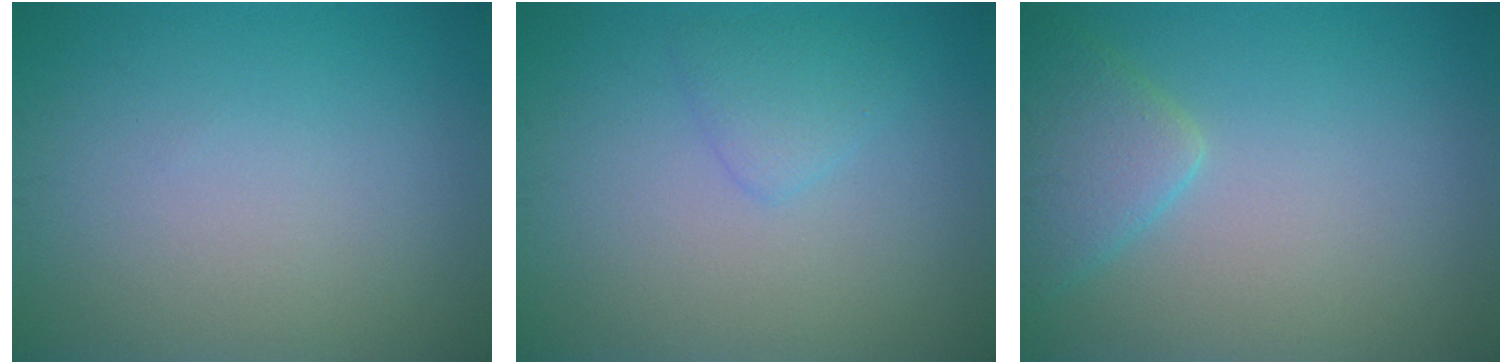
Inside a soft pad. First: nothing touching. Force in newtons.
{"total": 1.6, "press": 1.6, "slide": 0.1}
{"total": 3.3, "press": 3.3, "slide": 0.3}